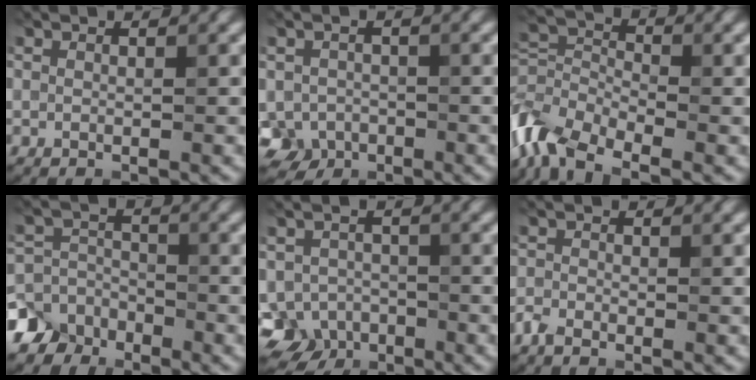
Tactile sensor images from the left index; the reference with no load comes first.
{"total": 3.9, "force": [-1.8, 3.1, 1.5], "torque": [-0.030, -0.007, -0.036]}
{"total": 7.2, "force": [-4.6, 3.5, 4.2], "torque": [-0.090, 0.005, -0.110]}
{"total": 6.7, "force": [-4.8, 4.5, 0.8], "torque": [0.014, -0.009, -0.101]}
{"total": 5.0, "force": [-2.7, 3.9, 1.7], "torque": [-0.024, -0.005, -0.051]}
{"total": 1.4, "force": [-1.2, 0.6, 0.6], "torque": [-0.012, 0.003, -0.027]}